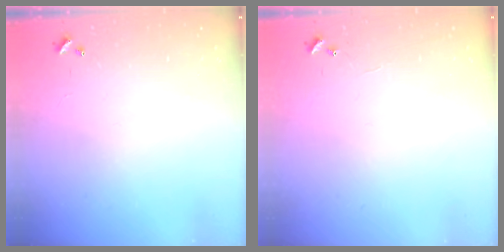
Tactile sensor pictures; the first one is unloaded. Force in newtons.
{"total": 5.1, "press": 5.0, "slide": 0.3}